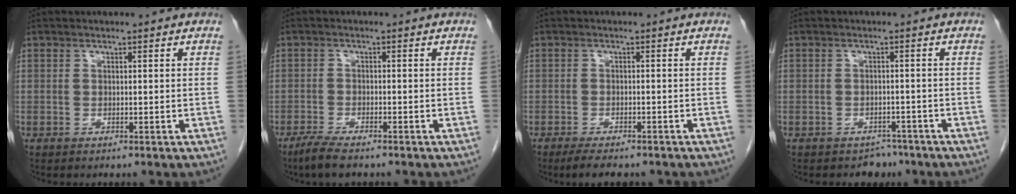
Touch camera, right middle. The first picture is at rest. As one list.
[{"total": 4.3, "force": [-3.3, 0.7, 2.7], "torque": [-0.054, -0.010, -0.057]}, {"total": 5.6, "force": [-4.5, 1.6, 2.9], "torque": [-0.043, -0.010, -0.062]}, {"total": 2.5, "force": [-2.0, 1.5, 0.0], "torque": [-0.002, 0.005, -0.026]}]